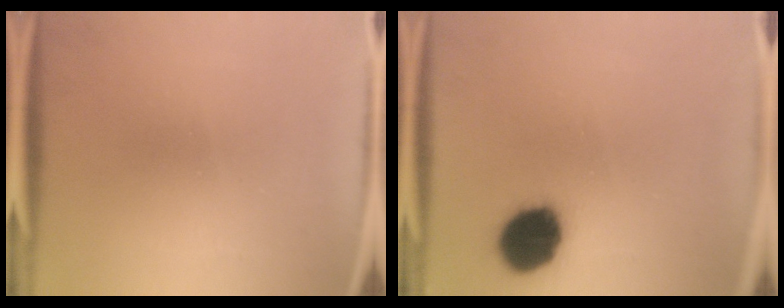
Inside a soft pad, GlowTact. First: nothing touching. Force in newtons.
{"total": 11.9}